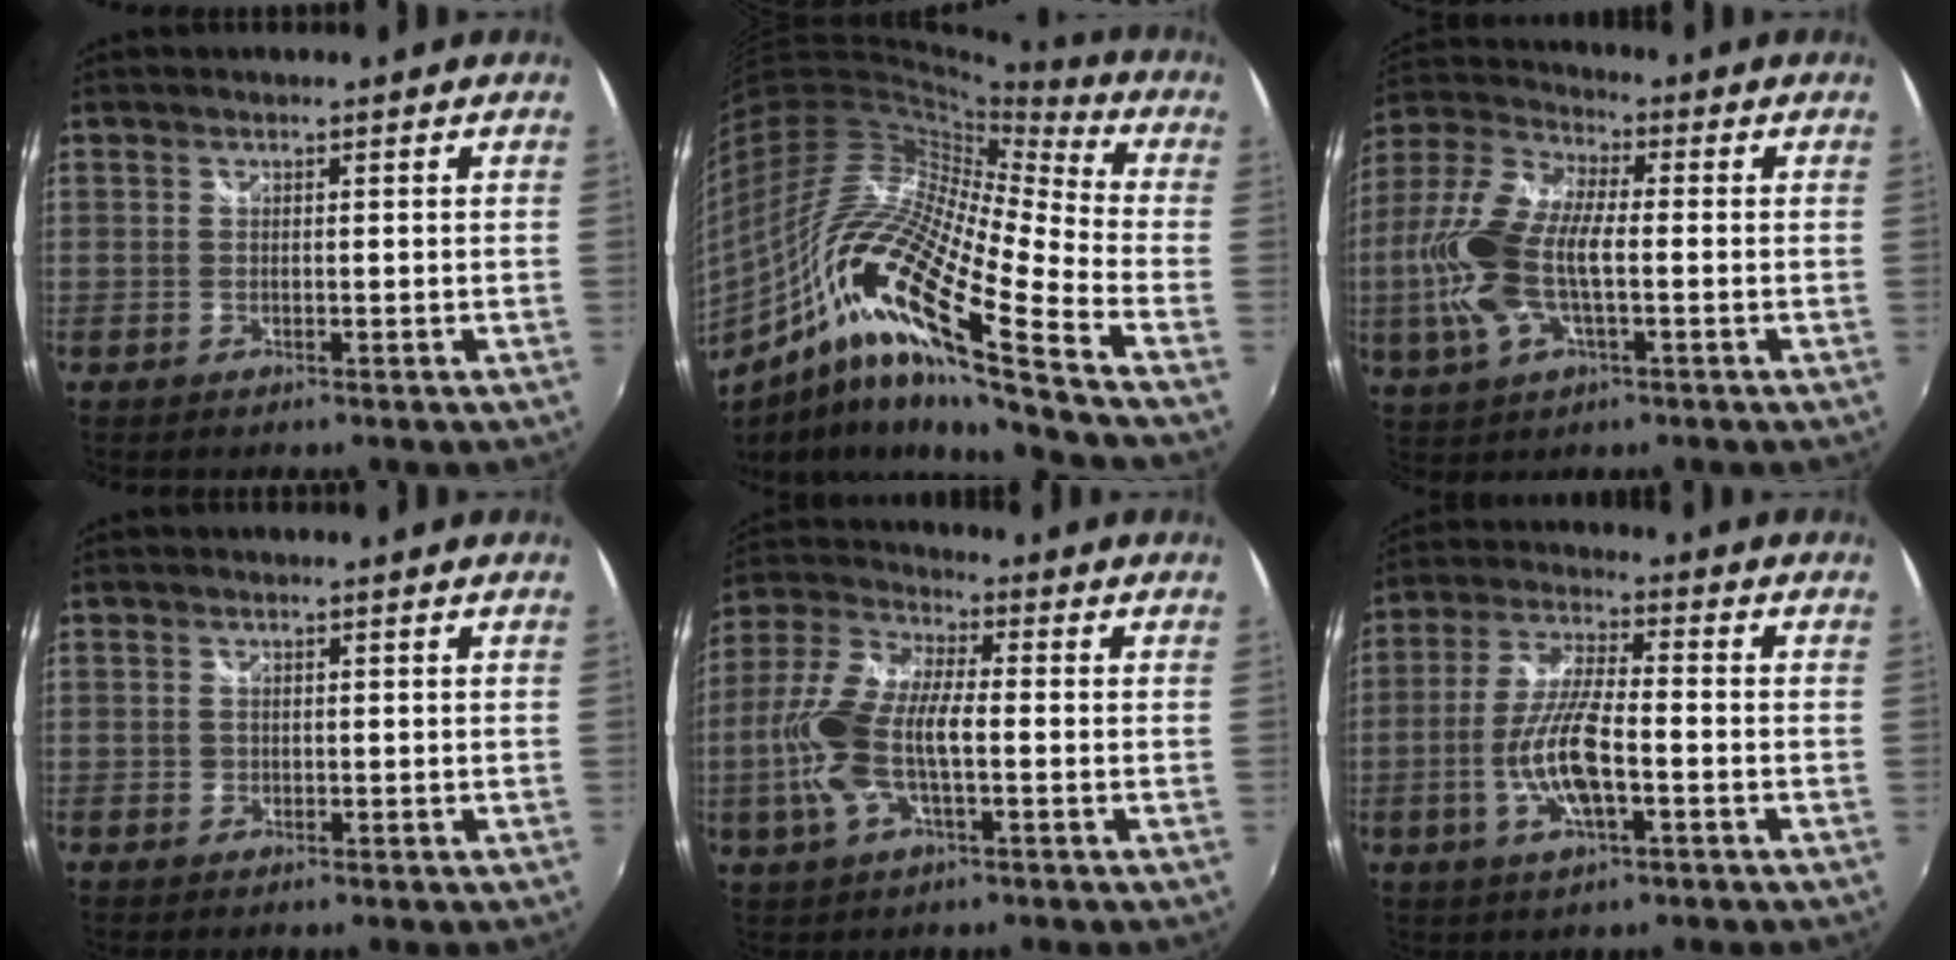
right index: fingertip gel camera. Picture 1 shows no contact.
{"total": 23.9, "force": [-10.4, 3.2, 21.3], "torque": [-0.353, -0.053, -0.211]}
{"total": 15.1, "force": [-1.8, 6.8, 13.4], "torque": [-0.294, 0.010, -0.037]}
{"total": 0.8, "force": [-0.1, 0.8, 0.1], "torque": [0.001, -0.001, -0.001]}
{"total": 13.3, "force": [-2.2, 5.3, 12.0], "torque": [-0.259, 0.009, -0.045]}
{"total": 10.7, "force": [-3.2, 2.8, 9.8], "torque": [-0.202, 0.000, -0.061]}